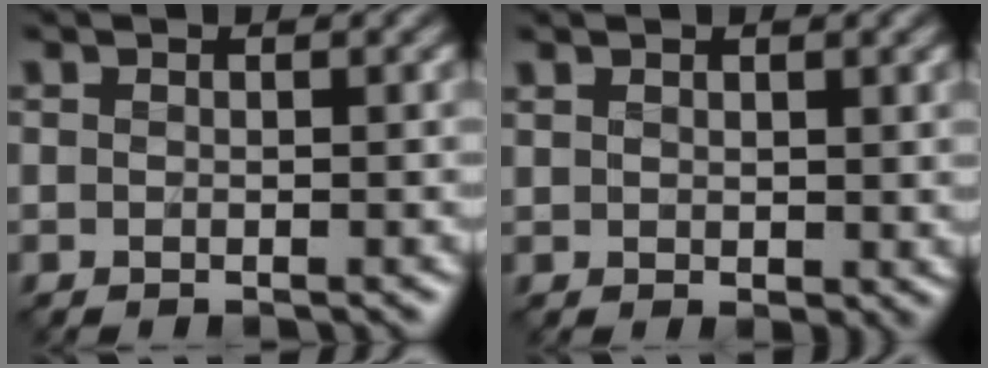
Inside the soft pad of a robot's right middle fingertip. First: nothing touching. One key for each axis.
{"total": 1.4, "fx": 1.0, "fy": 0.5, "fz": 0.8, "tx": -0.014, "ty": -0.003, "tz": 0.025}